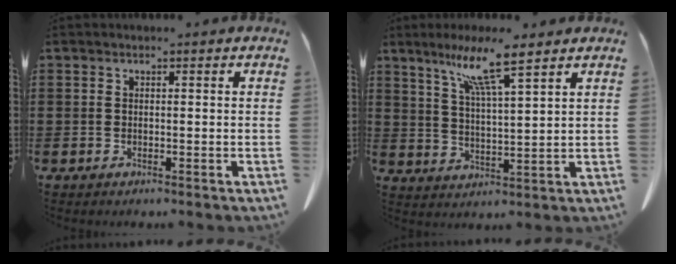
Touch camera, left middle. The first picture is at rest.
{"total": 8.4, "force": [6.2, 0.1, 5.7], "torque": [-0.129, -0.017, 0.106]}